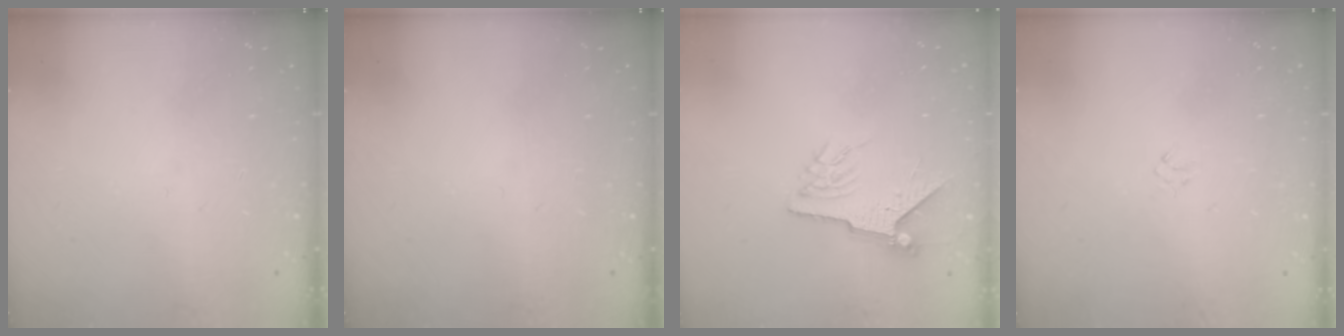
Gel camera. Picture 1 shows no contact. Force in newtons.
{"total": 0.0}
{"total": 6.8, "press": 6.7, "slide": 1.1}
{"total": 1.3, "press": 1.2, "slide": 0.5}